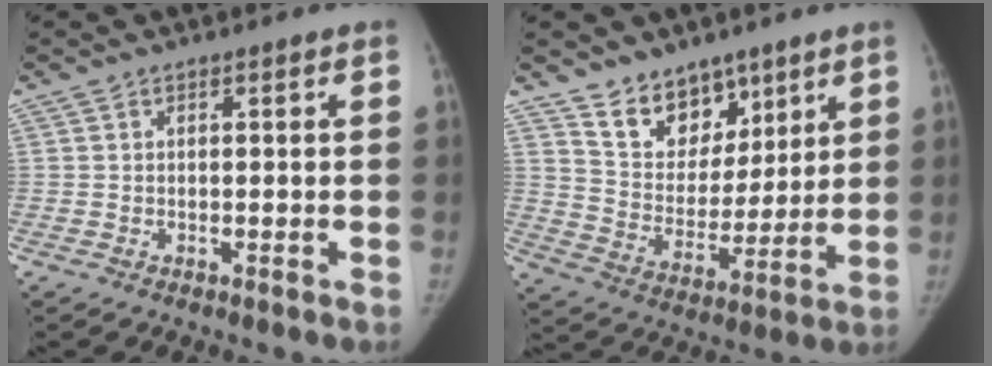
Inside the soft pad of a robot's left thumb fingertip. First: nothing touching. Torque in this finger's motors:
{"motor_torque": [0.02, 0.08, 0.62, -0.53, 0.08]}